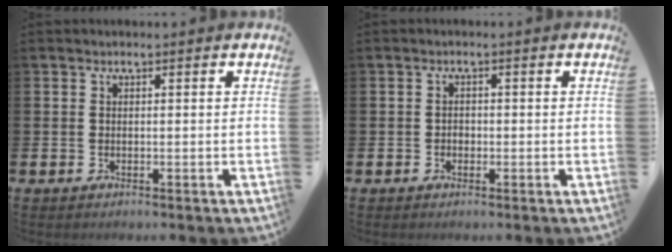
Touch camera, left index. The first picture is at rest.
{"total": 1.1, "force": [-0.4, 0.9, 0.4], "torque": [-0.007, 0.004, -0.009]}